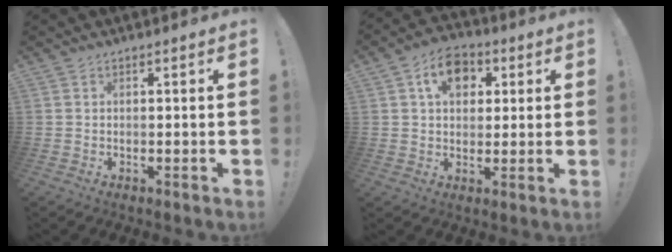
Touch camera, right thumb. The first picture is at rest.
{"total": 10.2, "force": [3.6, 7.5, 5.9], "torque": [-0.084, 0.003, 0.065]}